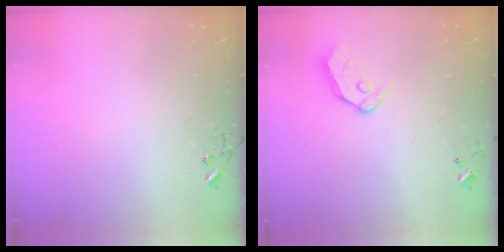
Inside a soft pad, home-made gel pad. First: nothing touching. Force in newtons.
{"total": 8.7, "press": 8.7, "slide": 1.0}